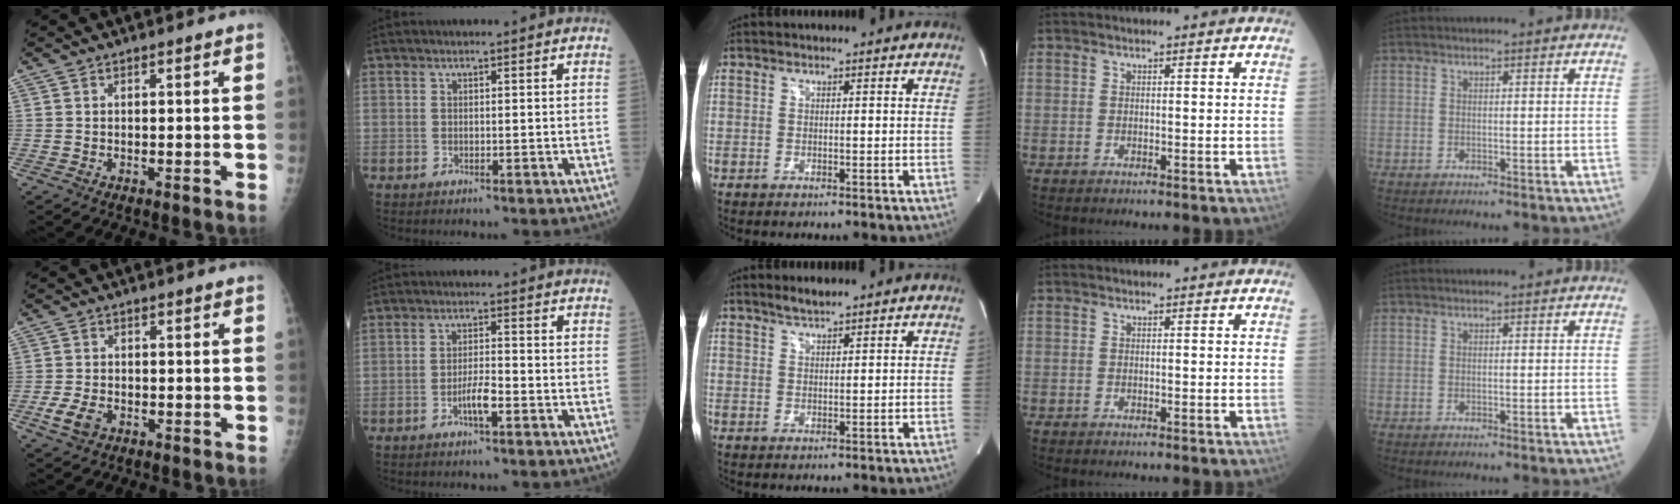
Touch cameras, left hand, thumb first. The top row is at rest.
{"thumb": {"total": 4.4, "force": [-1.8, 2.9, 2.7], "torque": [-0.055, 0.002, -0.031]}, "index": {"total": 3.3, "force": [-1.6, 0.5, 2.8], "torque": [-0.054, -0.001, -0.032]}, "middle": {"total": 2.6, "force": [2.3, 0.2, 1.1], "torque": [-0.028, 0.005, 0.045]}}